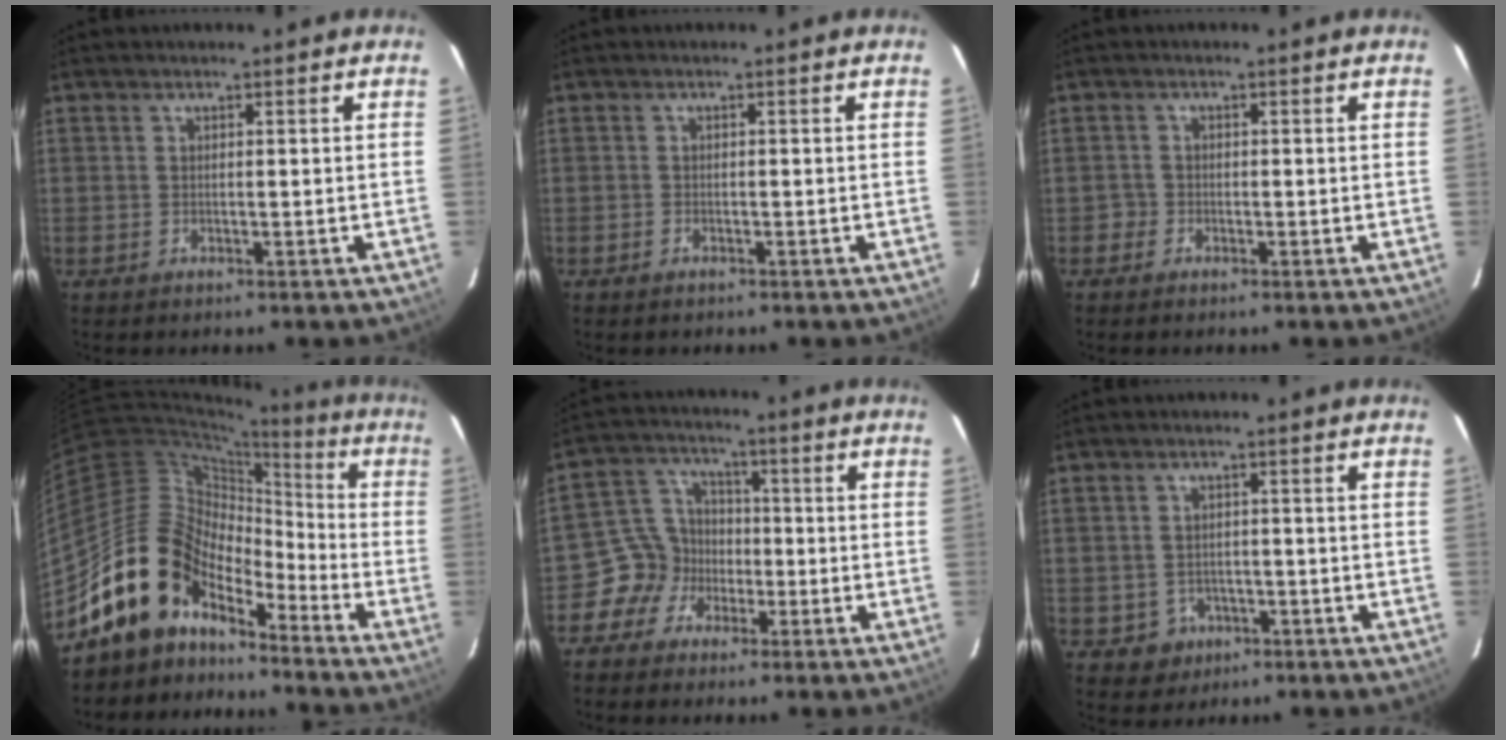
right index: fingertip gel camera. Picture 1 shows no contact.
{"total": 0.9, "force": [-0.7, 0.5, 0.1], "torque": [-0.006, 0.002, -0.013]}
{"total": 1.6, "force": [-0.9, 1.4, -0.3], "torque": [0.003, 0.009, -0.019]}
{"total": 13.9, "force": [-10.3, 8.5, 3.9], "torque": [-0.080, 0.036, -0.204]}
{"total": 7.0, "force": [-4.0, 5.7, 0.9], "torque": [-0.025, 0.035, -0.089]}
{"total": 4.5, "force": [-1.6, 4.2, 0.4], "torque": [-0.018, 0.015, -0.015]}